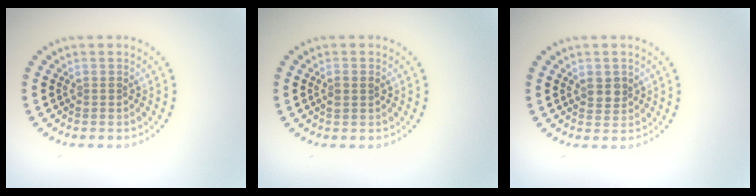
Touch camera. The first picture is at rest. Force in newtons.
{"total": 1.0, "press": 1.0, "slide": 0.1}
{"total": 1.8, "press": 1.7, "slide": 0.6}